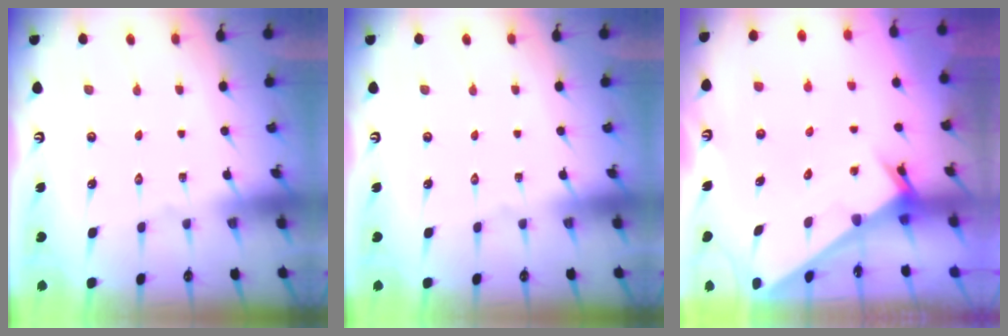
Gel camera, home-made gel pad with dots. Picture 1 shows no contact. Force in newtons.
{"total": 0.0}
{"total": 2.6, "press": 2.6, "slide": 0.1}